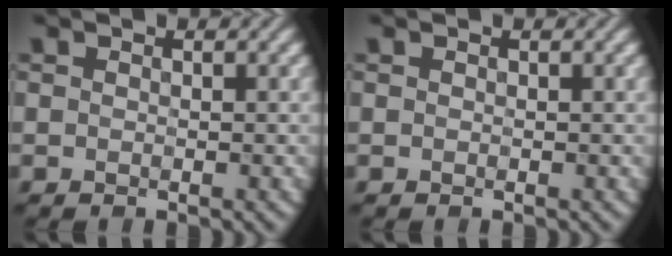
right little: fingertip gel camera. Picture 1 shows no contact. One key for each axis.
{"total": 0.0}